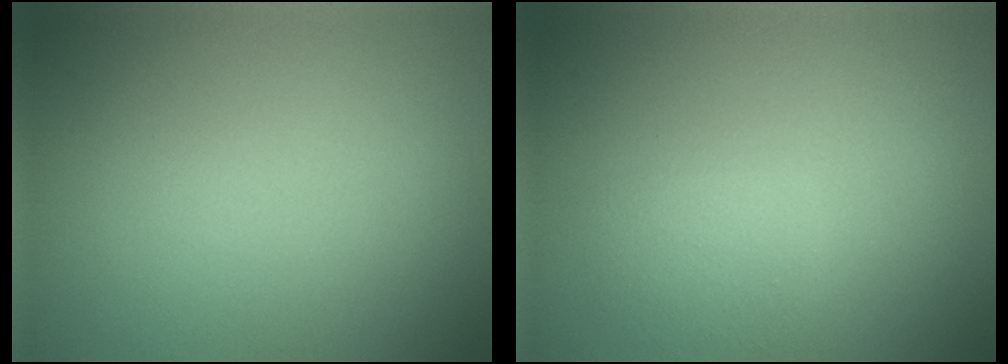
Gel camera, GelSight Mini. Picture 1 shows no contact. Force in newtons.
{"total": 1.9, "press": 1.9, "slide": 0.0}